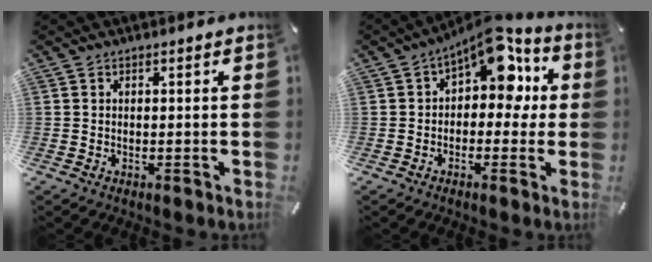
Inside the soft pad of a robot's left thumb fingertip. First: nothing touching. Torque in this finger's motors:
{"motor_torque": [1.46, 1.73, 0.38, -0.09, 0.13]}